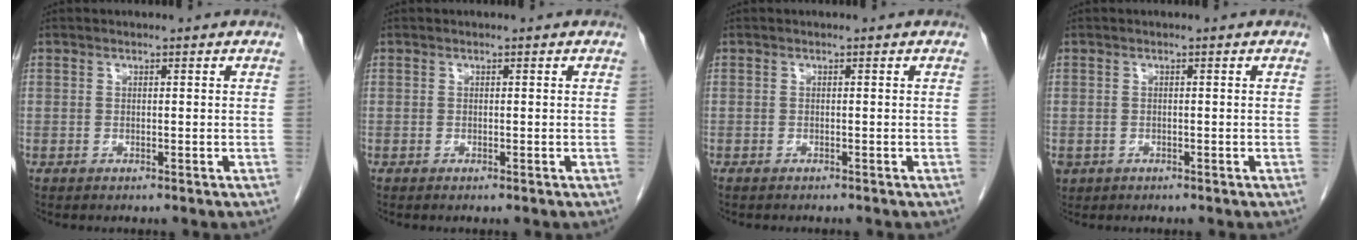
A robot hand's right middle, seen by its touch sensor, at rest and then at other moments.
{"total": 0.0}
{"total": 1.3, "force": [-1.1, 0.3, 0.5], "torque": [-0.012, -0.004, -0.014]}
{"total": 2.1, "force": [-1.0, 1.8, 0.6], "torque": [-0.014, 0.000, -0.012]}